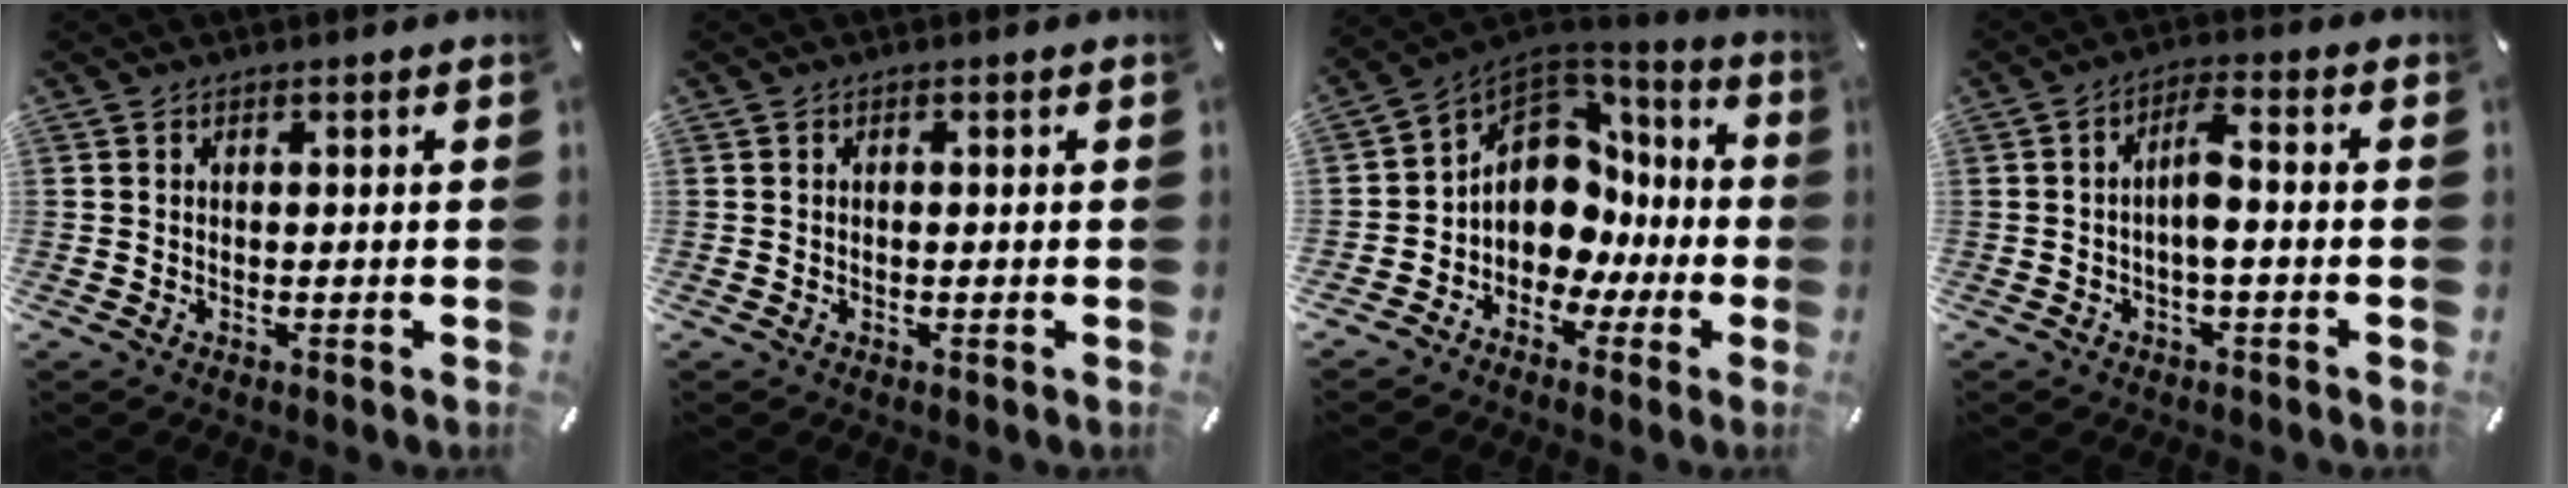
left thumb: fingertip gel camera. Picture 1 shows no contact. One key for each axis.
{"total": 0.0}
{"total": 11.6, "fx": 0.5, "fy": 10.3, "fz": 5.3, "tx": -0.099, "ty": -0.019, "tz": 0.015}
{"total": 5.9, "fx": -1.0, "fy": 1.9, "fz": 5.5, "tx": -0.105, "ty": 0.008, "tz": -0.018}